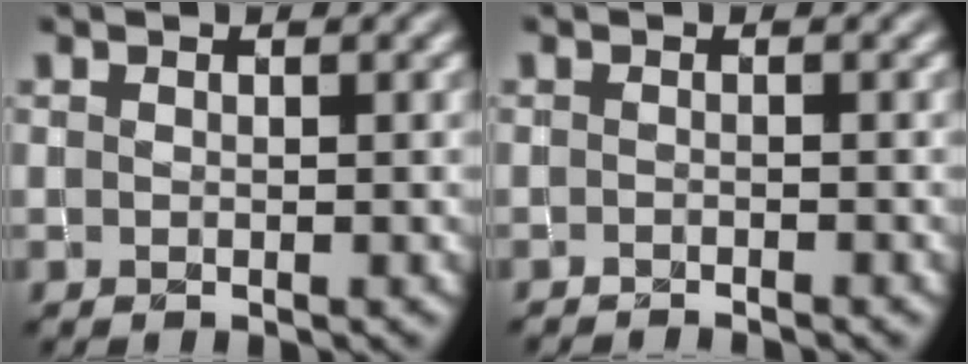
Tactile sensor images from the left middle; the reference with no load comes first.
{"total": 1.4, "force": [-1.4, 0.0, 0.4], "torque": [-0.005, -0.002, -0.026]}